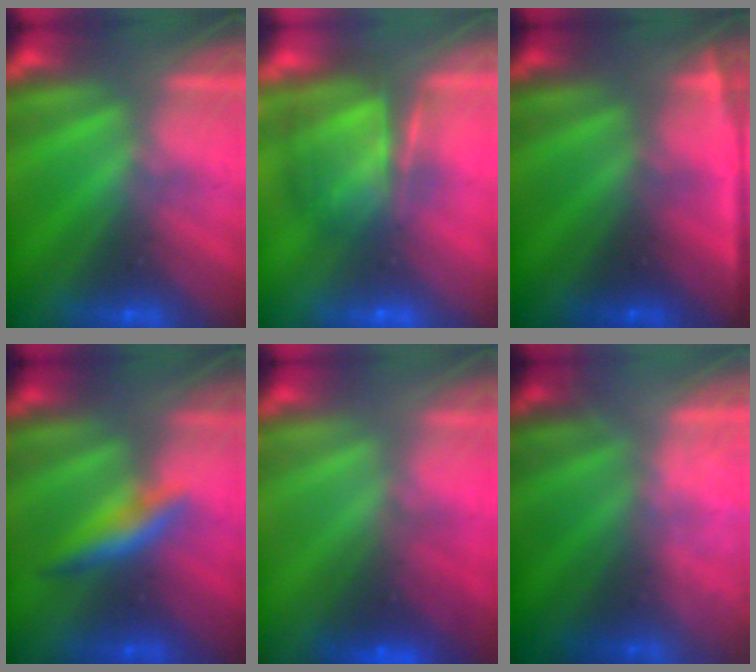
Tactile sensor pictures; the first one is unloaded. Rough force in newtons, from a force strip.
{"total": 7.1}
{"total": 3.7}
{"total": 1.1}
{"total": 2.9}
{"total": 7.1}